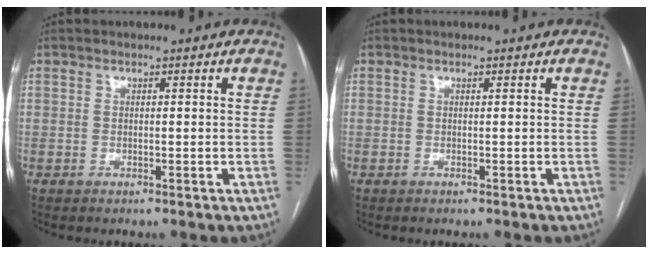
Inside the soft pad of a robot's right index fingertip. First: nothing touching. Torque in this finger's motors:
{"motor_torque": [-0.03, 0.14, -0.03, 0.00]}